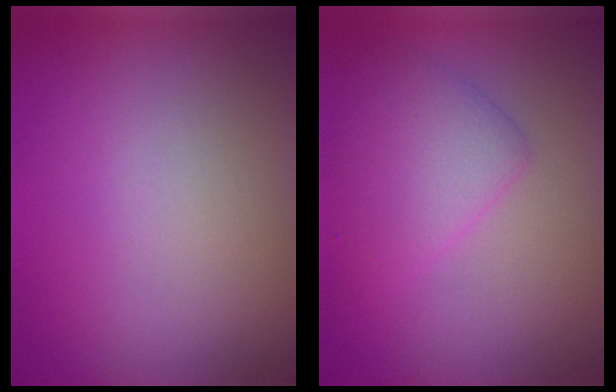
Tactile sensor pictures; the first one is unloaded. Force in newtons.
{"total": 3.6, "press": 3.6, "slide": 0.2}